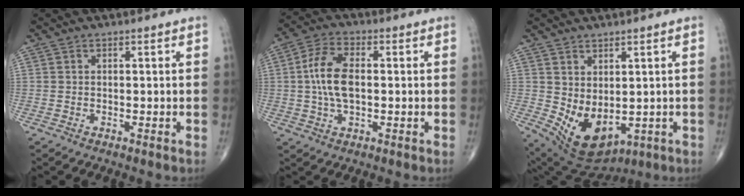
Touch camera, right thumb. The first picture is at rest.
{"total": 9.1, "force": [0.3, 4.6, 7.8], "torque": [-0.160, 0.012, 0.002]}
{"total": 10.5, "force": [-0.4, 6.3, 8.4], "torque": [-0.128, -0.014, 0.028]}